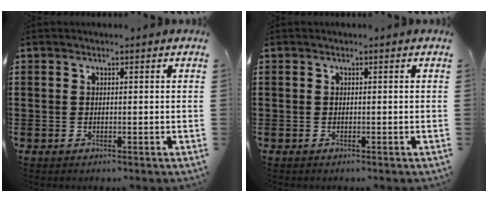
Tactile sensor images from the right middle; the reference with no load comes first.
{"total": 0.0}